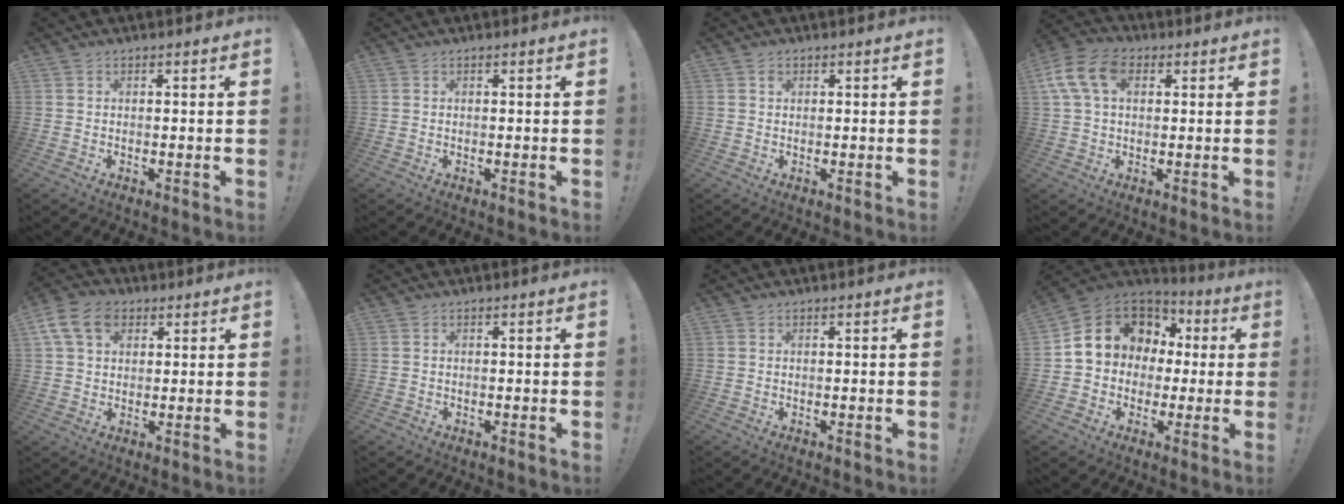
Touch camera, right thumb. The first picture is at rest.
{"total": 0.0}
{"total": 0.8, "force": [0.2, 0.7, 0.2], "torque": [0.001, 0.001, 0.003]}
{"total": 12.4, "force": [3.9, 7.9, 8.8], "torque": [-0.162, 0.002, 0.076]}
{"total": 11.3, "force": [4.6, 7.9, 6.6], "torque": [-0.118, -0.004, 0.092]}
{"total": 0.5, "force": [-0.4, 0.4, 0.0], "torque": [0.001, 0.000, -0.007]}
{"total": 0.0}
{"total": 13.1, "force": [3.6, 11.3, 5.6], "torque": [-0.085, -0.012, 0.084]}